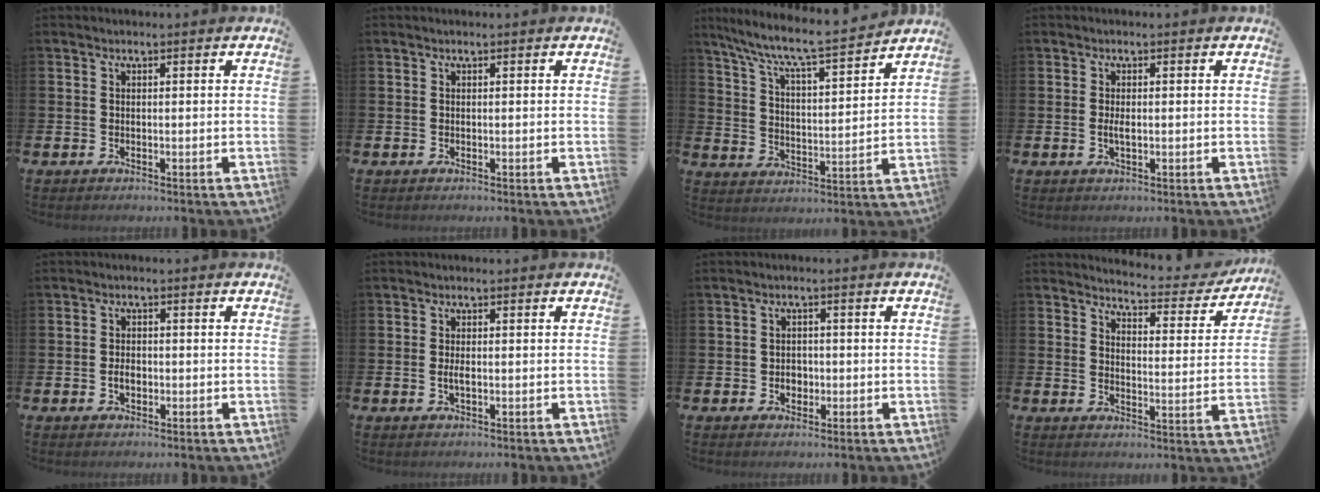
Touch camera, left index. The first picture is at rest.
{"total": 0.0}
{"total": 8.1, "force": [7.5, 0.6, 3.1], "torque": [-0.094, -0.056, 0.126]}
{"total": 1.6, "force": [0.0, 0.6, 1.5], "torque": [-0.024, 0.001, -0.003]}
{"total": 2.0, "force": [-0.4, 1.3, 1.5], "torque": [-0.016, 0.000, -0.012]}
{"total": 1.6, "force": [-0.1, 0.6, 1.5], "torque": [-0.023, 0.000, -0.005]}
{"total": 2.0, "force": [-0.4, 1.7, 1.0], "torque": [0.001, -0.002, -0.015]}
{"total": 4.3, "force": [4.2, 0.6, 0.7], "torque": [-0.019, -0.036, 0.065]}